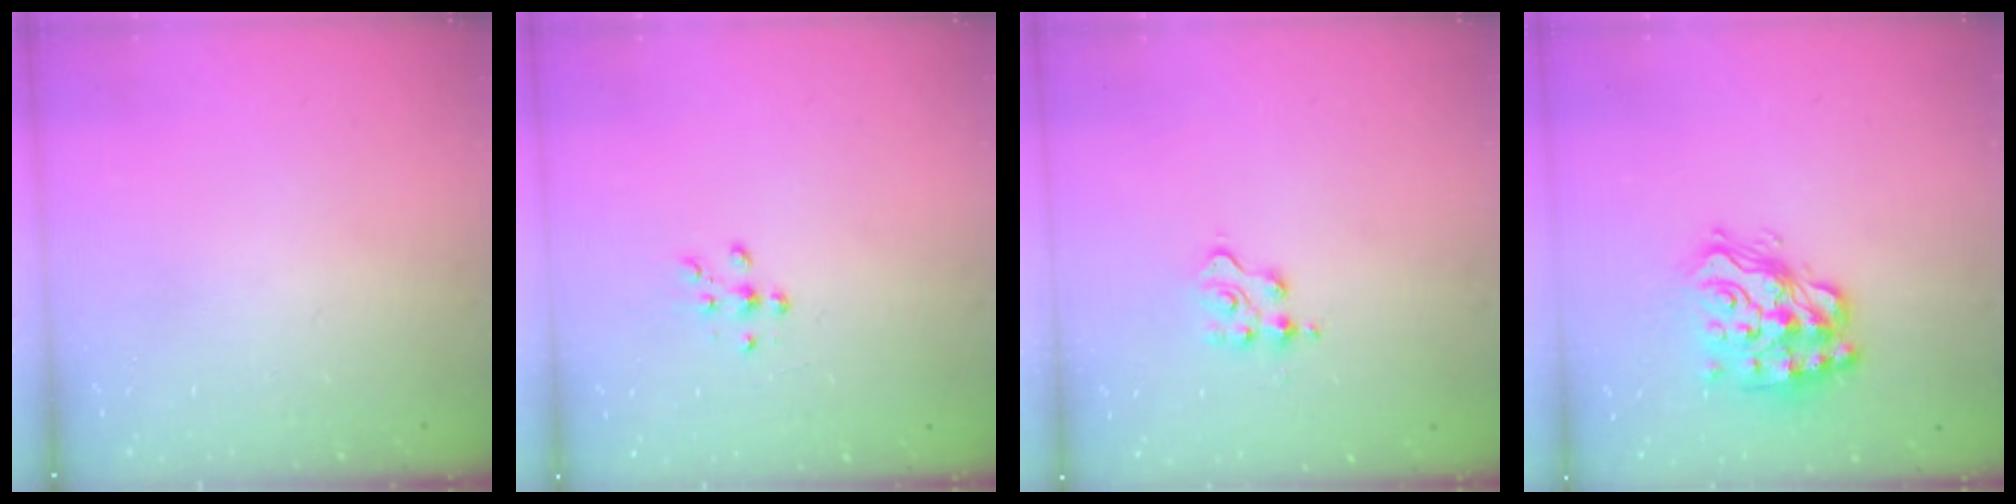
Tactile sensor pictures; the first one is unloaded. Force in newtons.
{"total": 6.1, "press": 5.9, "slide": 1.2}
{"total": 3.3, "press": 3.2, "slide": 0.5}
{"total": 16.0, "press": 15.9, "slide": 1.1}